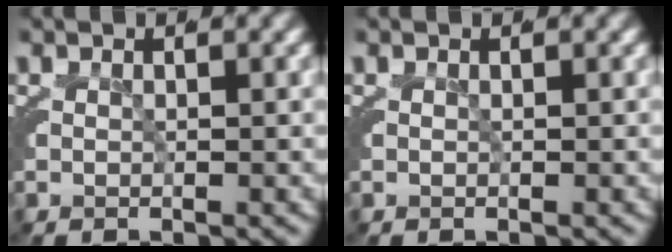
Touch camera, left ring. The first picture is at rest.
{"total": 0.0}